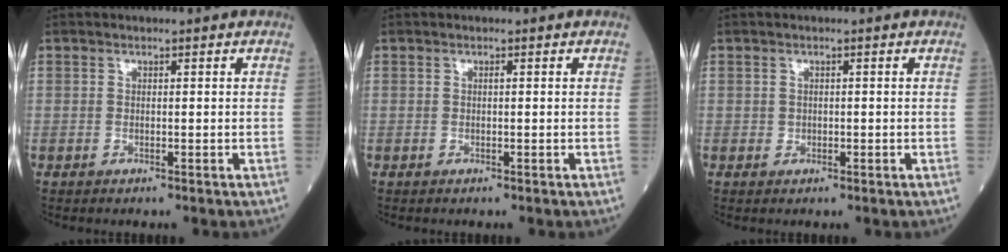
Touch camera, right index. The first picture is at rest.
{"total": 0.0}
{"total": 0.6, "force": [0.2, 0.6, 0.1], "torque": [0.000, 0.001, 0.006]}